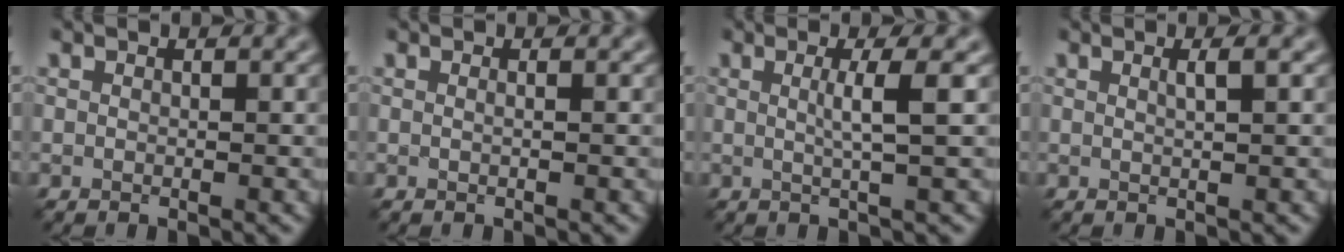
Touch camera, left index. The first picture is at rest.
{"total": 0.6, "force": [0.1, 0.2, 0.5], "torque": [-0.006, -0.002, -0.006]}
{"total": 2.9, "force": [0.4, 0.6, 2.8], "torque": [-0.045, 0.003, 0.000]}
{"total": 1.4, "force": [0.5, 0.4, 1.3], "torque": [-0.013, 0.002, 0.001]}